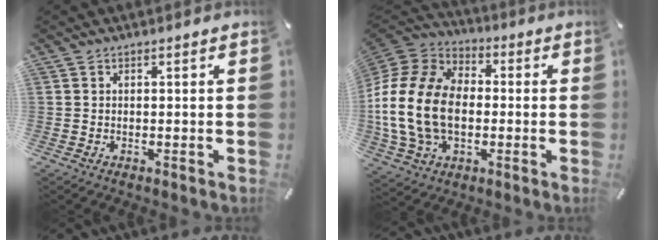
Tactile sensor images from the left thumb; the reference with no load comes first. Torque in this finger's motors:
{"motor_torque": [1.44, 2.53, 2.77, 0.00, 0.84]}